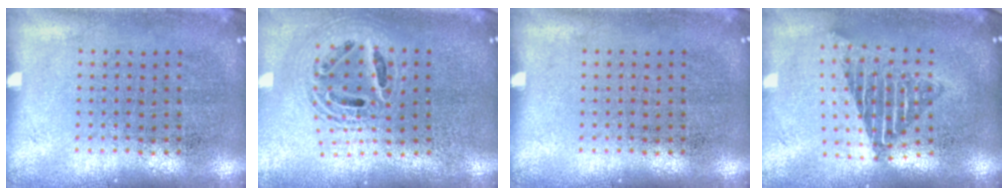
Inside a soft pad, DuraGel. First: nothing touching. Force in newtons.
{"total": 2.0, "press": 1.6, "slide": 1.2}
{"total": 0.0}
{"total": 1.7, "press": 1.4, "slide": 1.0}